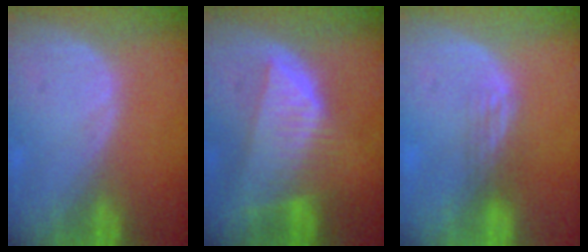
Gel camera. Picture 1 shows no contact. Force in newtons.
{"total": 8.0, "press": 7.2, "slide": 3.5}
{"total": 2.1, "press": 1.6, "slide": 1.3}